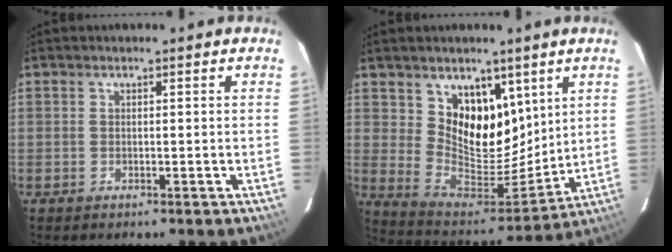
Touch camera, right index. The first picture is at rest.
{"total": 13.7, "force": [7.5, 9.3, 6.8], "torque": [-0.119, -0.029, 0.147]}